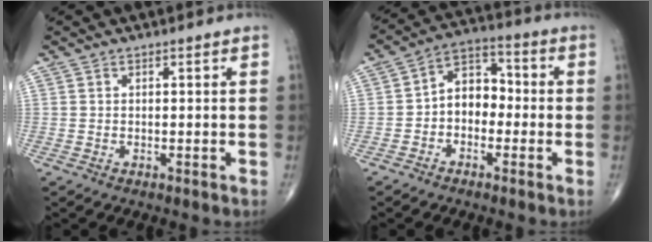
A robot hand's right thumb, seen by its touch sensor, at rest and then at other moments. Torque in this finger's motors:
{"motor_torque": [-0.09, 0.40, 0.43, 0.30, 0.16]}